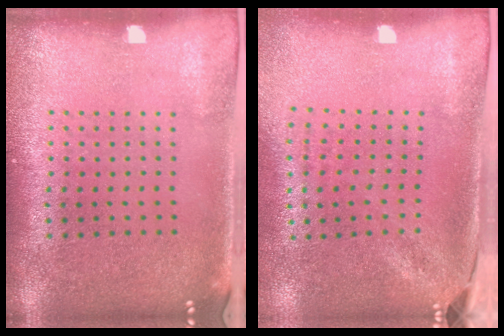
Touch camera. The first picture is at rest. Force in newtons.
{"total": 1.8, "press": 1.4, "slide": 1.2}